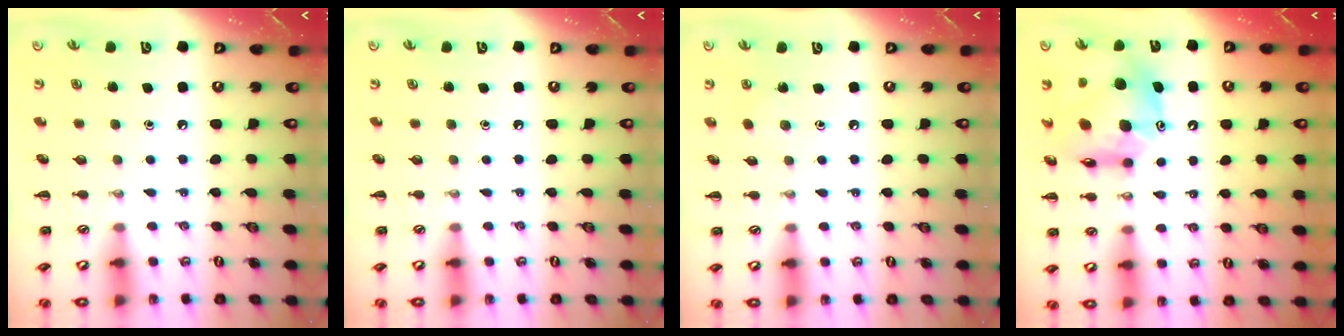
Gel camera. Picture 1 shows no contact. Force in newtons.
{"total": 0.0}
{"total": 4.7, "press": 4.5, "slide": 1.3}
{"total": 13.1, "press": 12.4, "slide": 4.1}